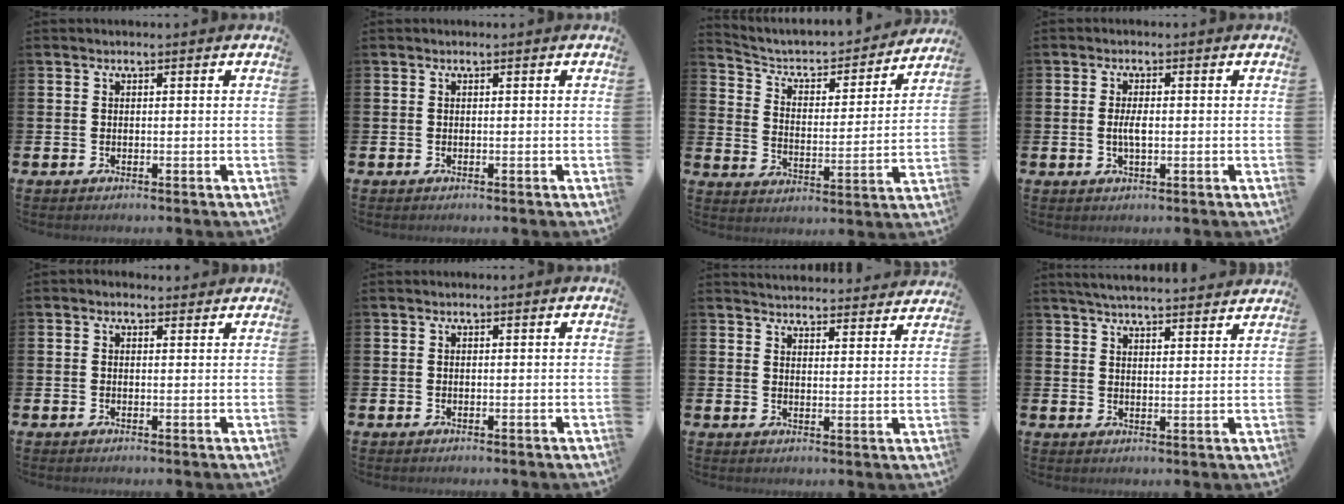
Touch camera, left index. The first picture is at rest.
{"total": 0.0}
{"total": 5.2, "force": [4.6, 1.9, 1.4], "torque": [-0.054, -0.040, 0.070]}
{"total": 2.7, "force": [-0.2, 1.0, 2.5], "torque": [-0.047, 0.000, -0.005]}
{"total": 0.8, "force": [0.5, 0.6, 0.4], "torque": [0.001, 0.005, 0.005]}
{"total": 0.0}
{"total": 4.4, "force": [4.4, 0.5, 0.1], "torque": [-0.003, -0.035, 0.077]}
{"total": 4.6, "force": [4.5, 0.0, 0.7], "torque": [-0.022, -0.027, 0.080]}